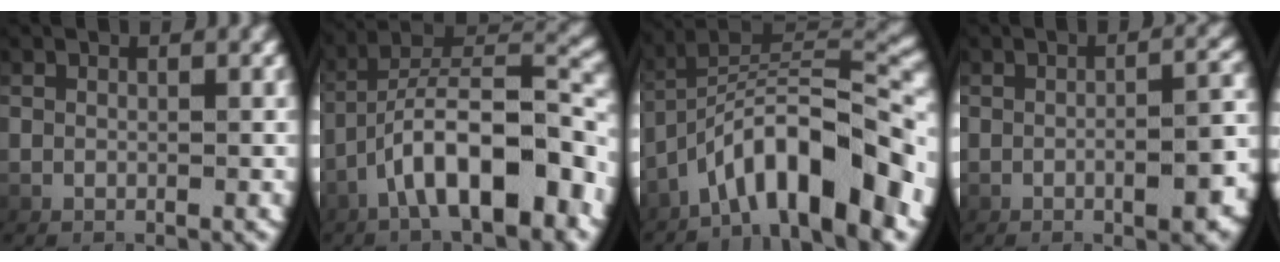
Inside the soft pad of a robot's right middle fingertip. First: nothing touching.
{"total": 7.1, "force": [-1.6, 3.2, 6.2], "torque": [-0.108, -0.002, -0.018]}
{"total": 8.6, "force": [-2.9, 4.0, 7.0], "torque": [-0.116, -0.005, -0.038]}
{"total": 4.5, "force": [-1.7, 1.4, 3.8], "torque": [-0.044, 0.004, -0.028]}